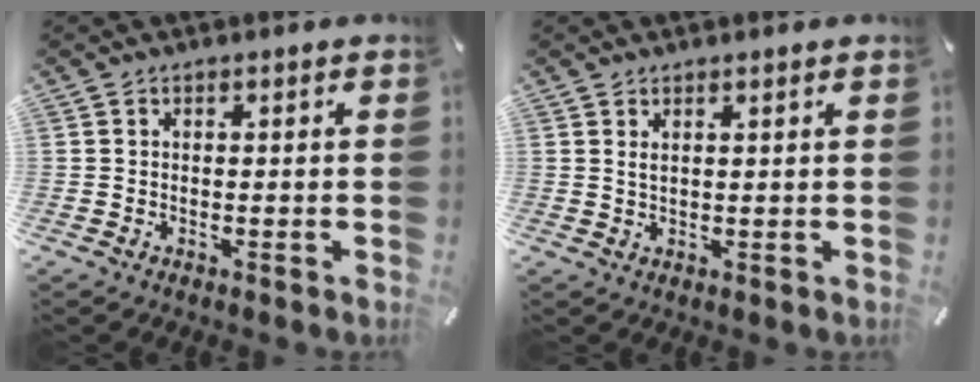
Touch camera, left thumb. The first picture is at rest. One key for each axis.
{"total": 1.5, "fx": 1.0, "fy": 0.1, "fz": 1.1, "tx": -0.024, "ty": -0.001, "tz": 0.017}